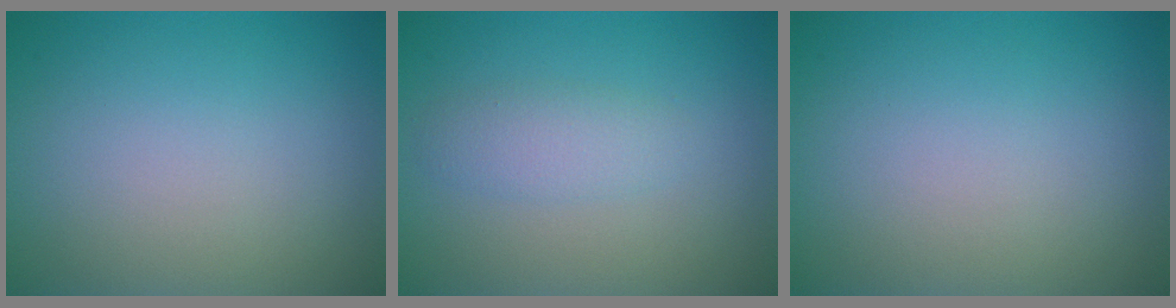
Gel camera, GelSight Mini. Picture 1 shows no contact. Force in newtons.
{"total": 2.0, "press": 2.0, "slide": 0.1}
{"total": 0.0}